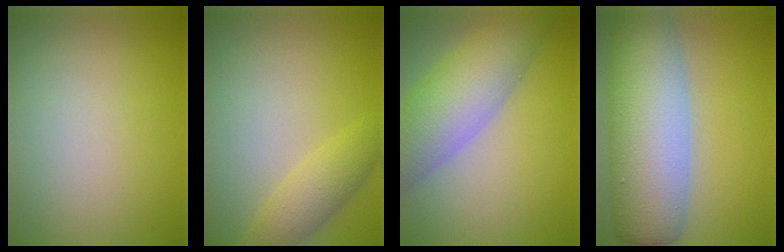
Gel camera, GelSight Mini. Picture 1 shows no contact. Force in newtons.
{"total": 3.1, "press": 3.1, "slide": 0.2}
{"total": 7.7, "press": 7.7, "slide": 0.4}
{"total": 11.1, "press": 11.1, "slide": 0.7}